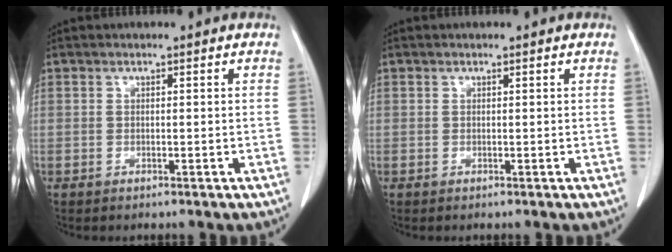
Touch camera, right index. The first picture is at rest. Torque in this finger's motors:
{"motor_torque": [-0.02, 0.04, -0.04, -0.01]}